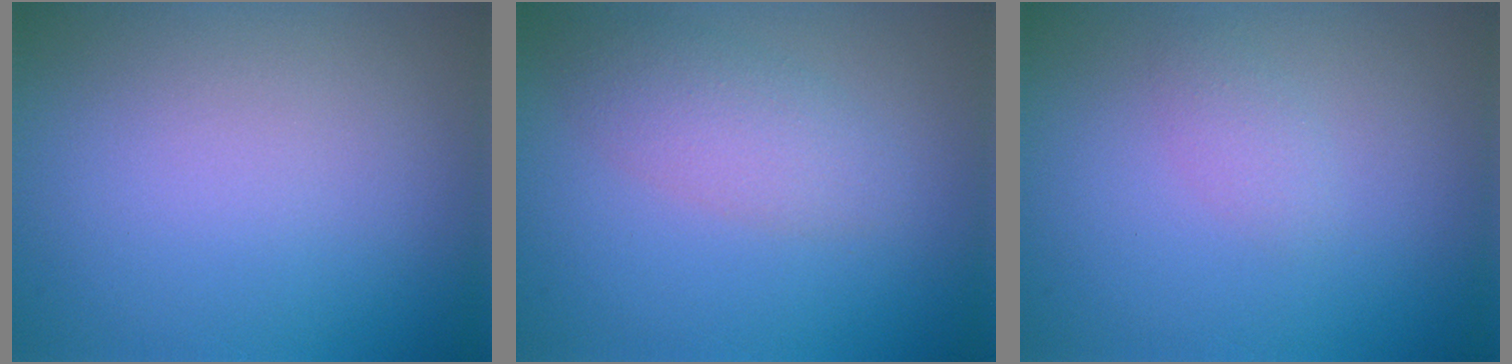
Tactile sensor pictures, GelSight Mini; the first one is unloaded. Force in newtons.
{"total": 2.8, "press": 2.8, "slide": 0.0}
{"total": 1.2, "press": 1.2, "slide": 0.1}